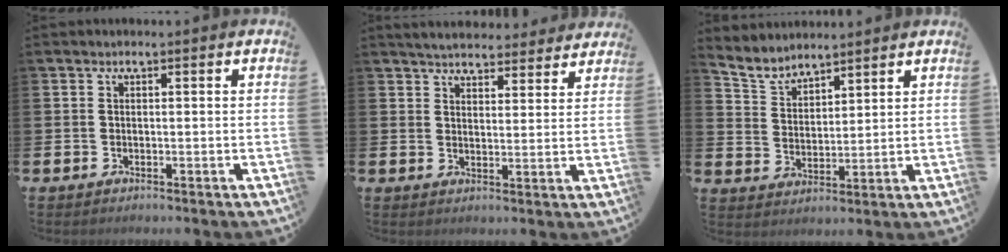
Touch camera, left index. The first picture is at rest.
{"total": 4.6, "force": [4.6, 0.9, 0.3], "torque": [-0.019, -0.026, 0.082]}
{"total": 4.8, "force": [4.6, 1.2, 0.3], "torque": [-0.027, -0.022, 0.083]}